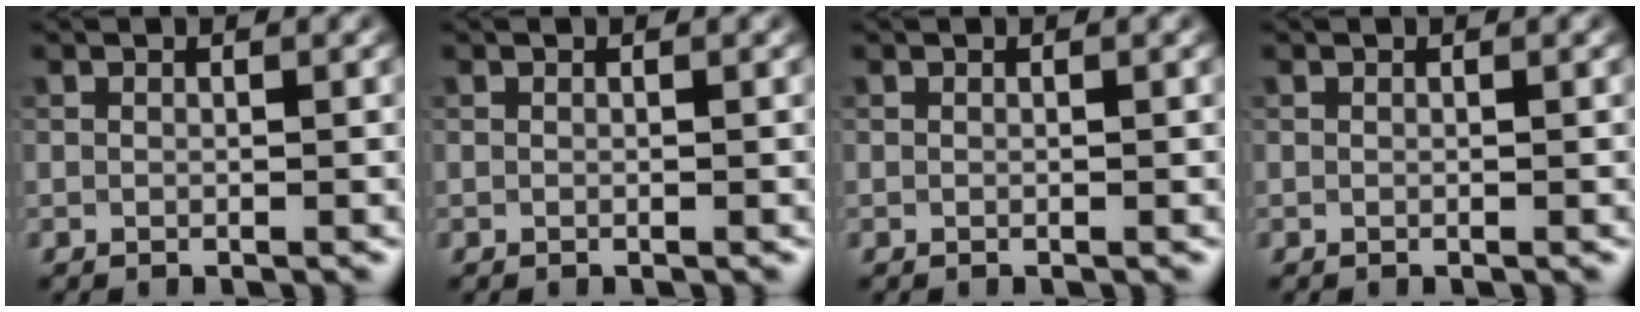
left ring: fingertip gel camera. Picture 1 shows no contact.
{"total": 0.0}
{"total": 0.0}
{"total": 0.0}